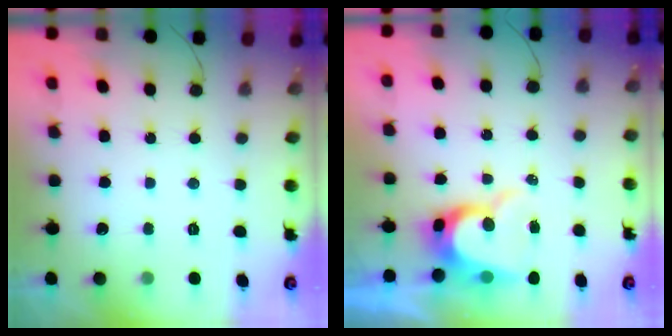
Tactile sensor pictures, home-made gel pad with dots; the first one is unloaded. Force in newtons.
{"total": 8.7, "press": 8.7, "slide": 0.6}